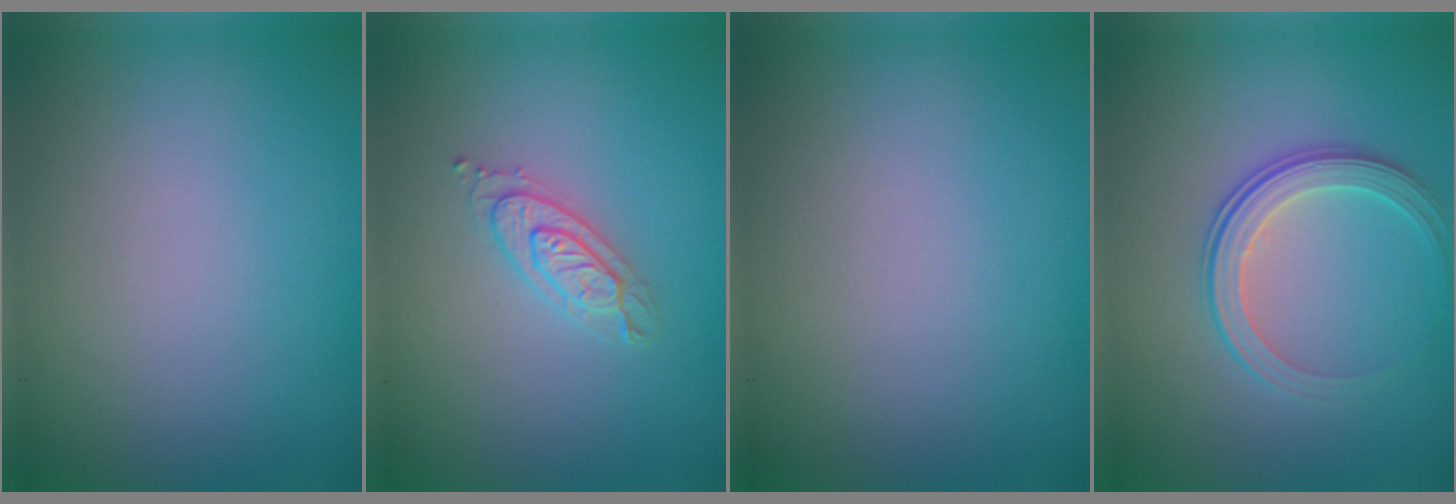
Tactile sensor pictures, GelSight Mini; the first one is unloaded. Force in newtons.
{"total": 2.2, "press": 2.2, "slide": 0.3}
{"total": 0.0}
{"total": 3.3, "press": 2.8, "slide": 1.8}